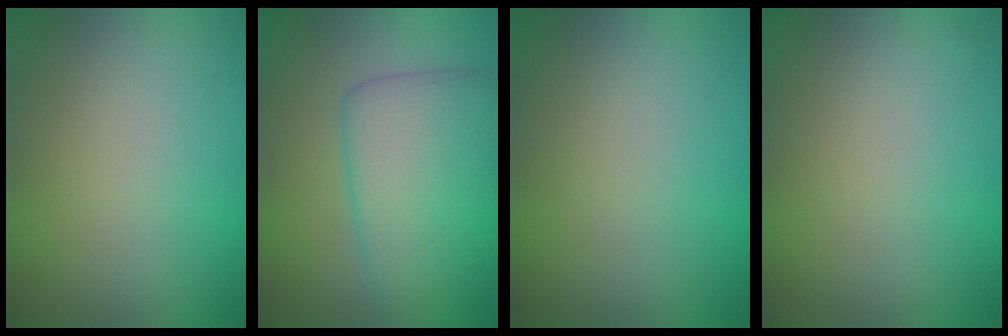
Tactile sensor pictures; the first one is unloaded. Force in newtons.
{"total": 6.0, "press": 6.0, "slide": 0.1}
{"total": 0.0}
{"total": 0.0}